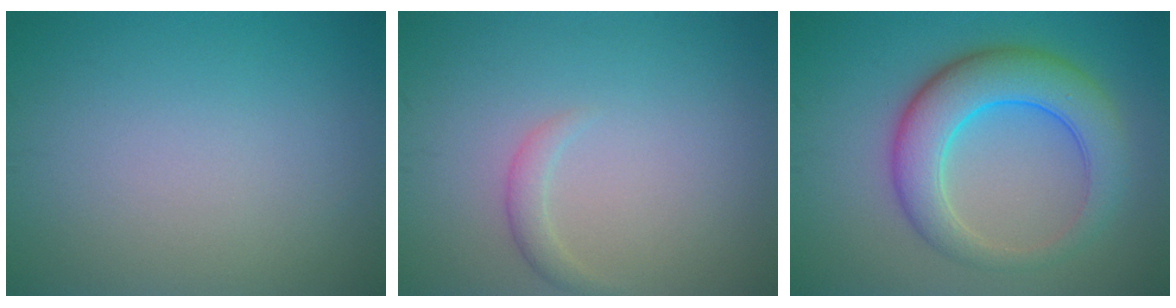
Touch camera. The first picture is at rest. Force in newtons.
{"total": 1.2, "press": 1.2, "slide": 0.0}
{"total": 7.1, "press": 7.1, "slide": 0.1}